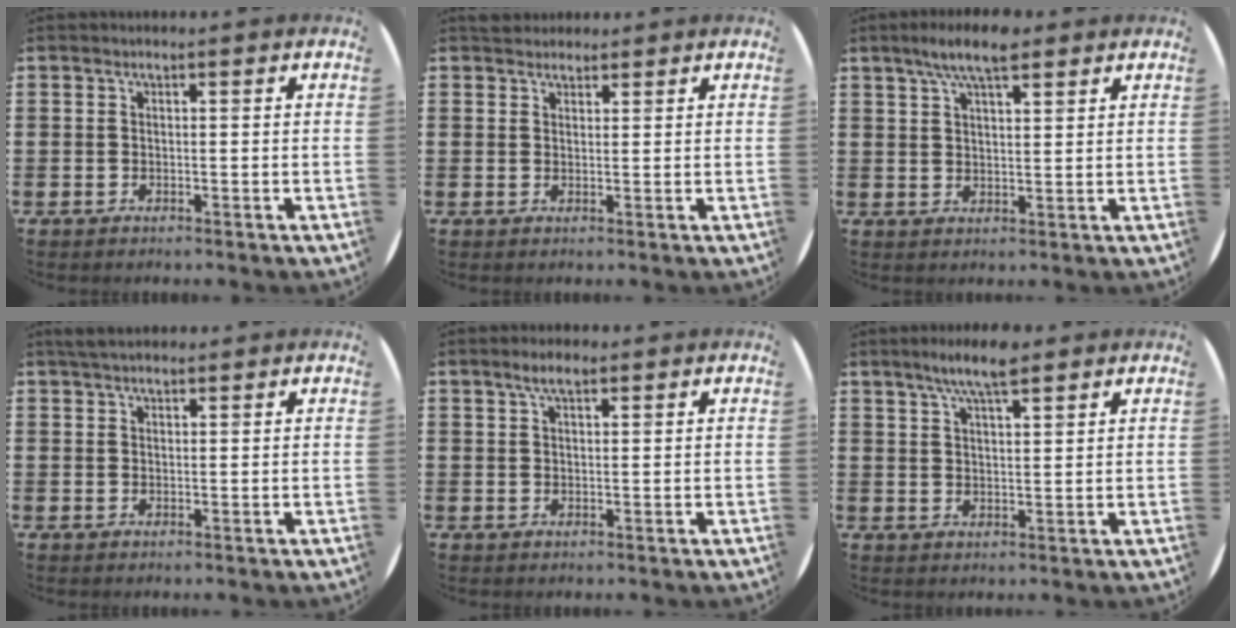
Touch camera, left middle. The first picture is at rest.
{"total": 1.9, "force": [1.8, 0.6, -0.1], "torque": [0.007, 0.002, 0.034]}
{"total": 6.1, "force": [4.5, 1.6, 3.8], "torque": [-0.074, -0.002, 0.078]}
{"total": 2.1, "force": [1.8, 0.6, 0.7], "torque": [-0.017, 0.006, 0.034]}
{"total": 2.9, "force": [2.0, 1.0, 1.8], "torque": [-0.030, 0.004, 0.034]}
{"total": 6.1, "force": [4.8, 1.1, 3.7], "torque": [-0.081, -0.002, 0.084]}